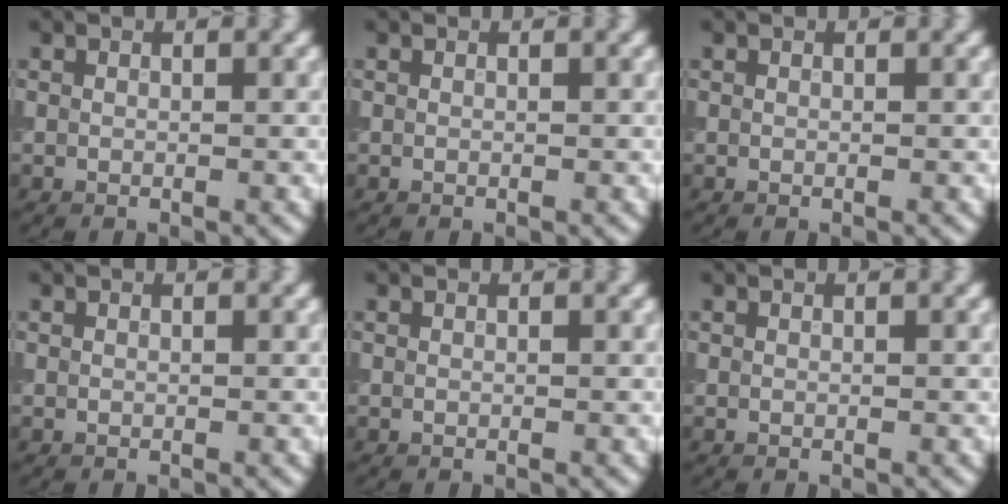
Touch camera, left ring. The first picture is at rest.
{"total": 0.0}
{"total": 0.0}
{"total": 0.0}
{"total": 0.0}
{"total": 0.0}